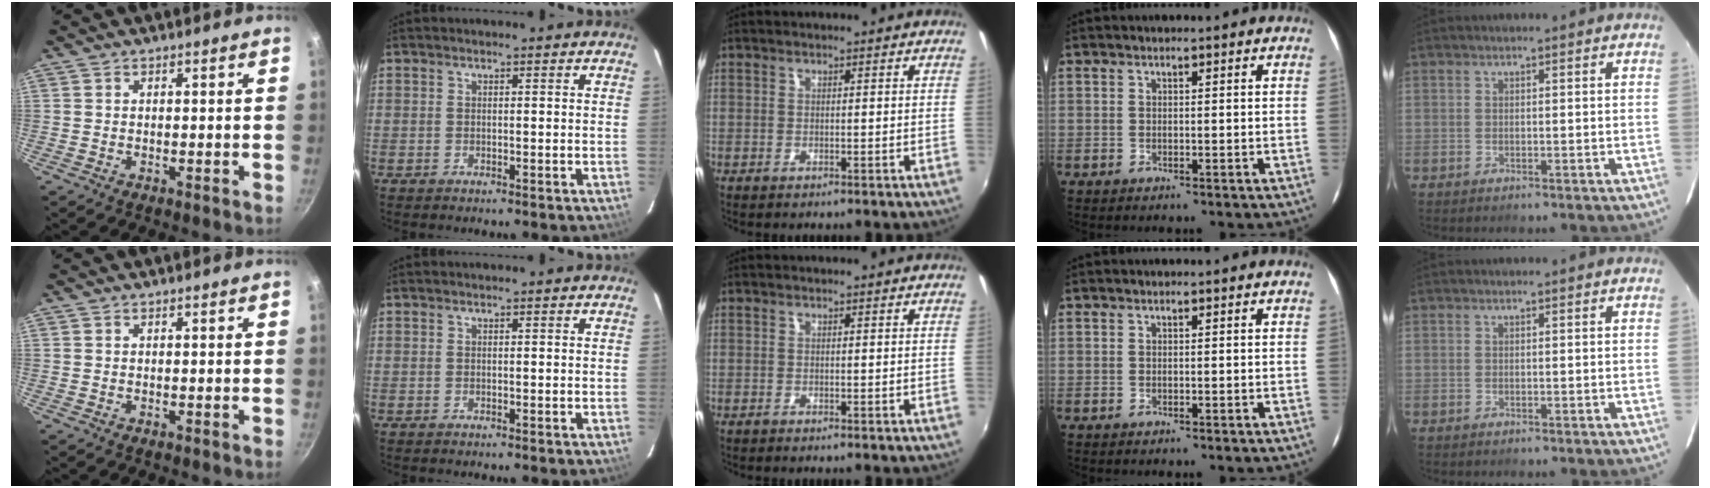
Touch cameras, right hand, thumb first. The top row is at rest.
{}